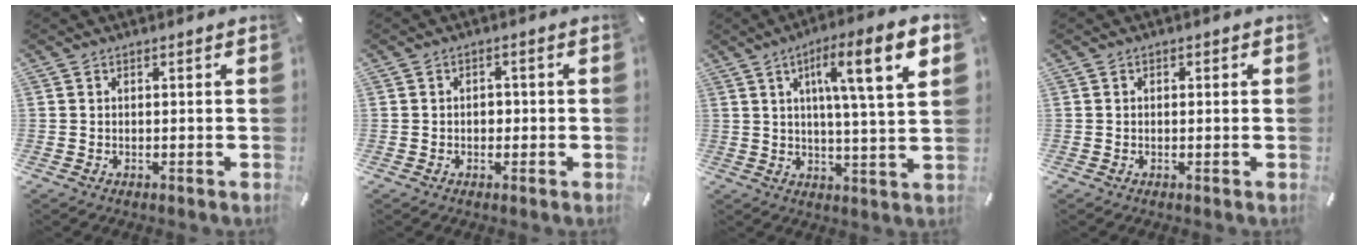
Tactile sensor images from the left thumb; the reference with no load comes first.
{"total": 2.1, "force": [-0.4, 1.6, 1.3], "torque": [-0.017, 0.003, -0.012]}
{"total": 13.6, "force": [5.4, 1.7, 12.3], "torque": [-0.200, -0.011, 0.077]}
{"total": 0.6, "force": [-0.1, 0.5, 0.3], "torque": [-0.005, 0.003, -0.003]}